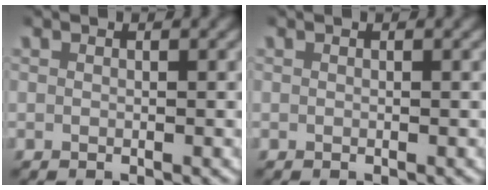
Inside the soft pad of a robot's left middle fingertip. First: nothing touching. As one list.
[{"total": 0.0}]